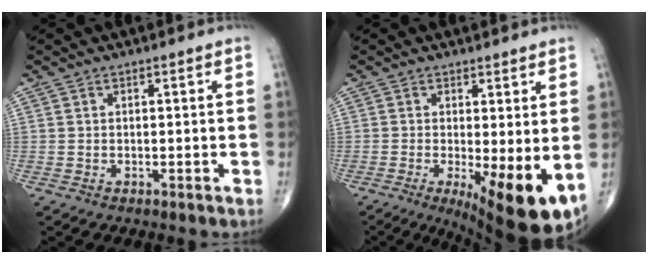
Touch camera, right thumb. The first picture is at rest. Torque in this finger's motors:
{"motor_torque": [2.10, 2.20, 0.56, -0.64, 0.41]}